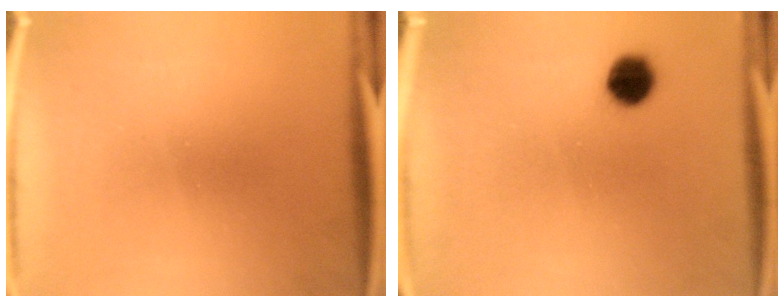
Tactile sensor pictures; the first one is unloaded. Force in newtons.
{"total": 4.7}